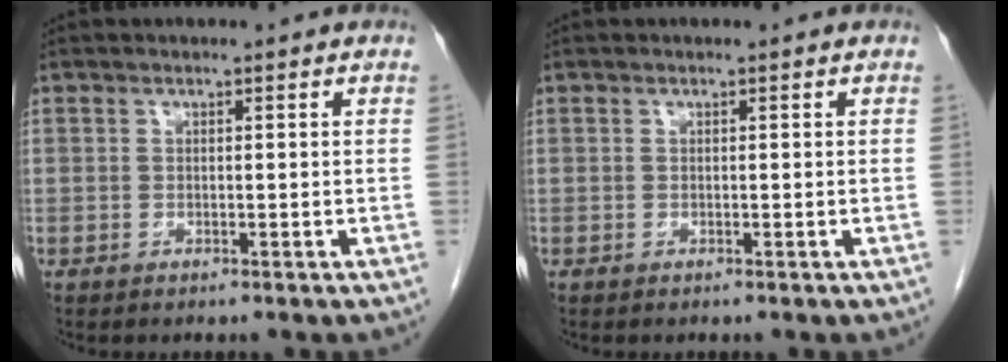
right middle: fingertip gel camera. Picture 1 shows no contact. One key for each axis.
{"total": 0.0}